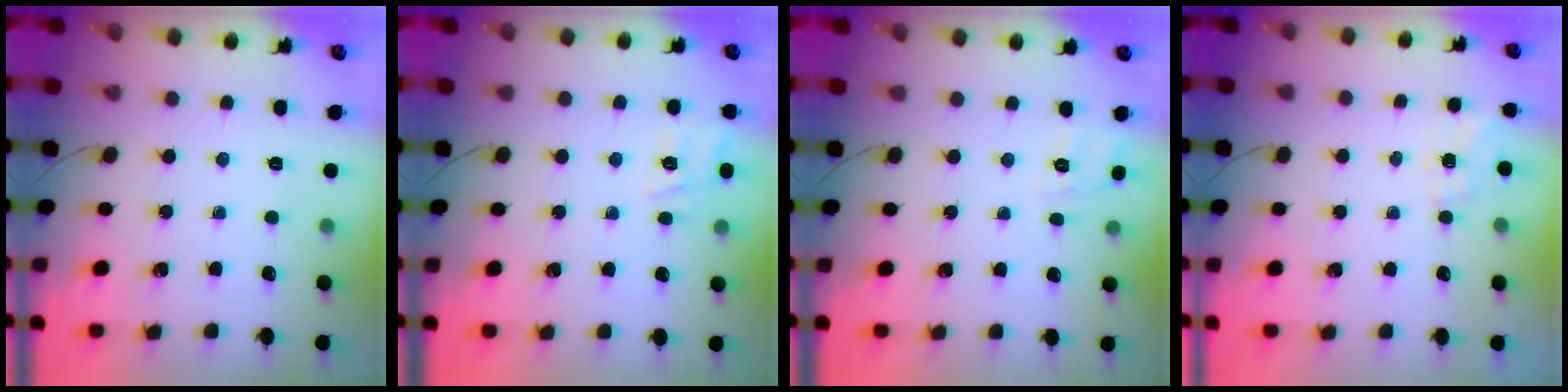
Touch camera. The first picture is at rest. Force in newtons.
{"total": 5.0, "press": 4.9, "slide": 1.3}
{"total": 7.3, "press": 6.9, "slide": 2.2}
{"total": 6.1, "press": 5.9, "slide": 1.4}